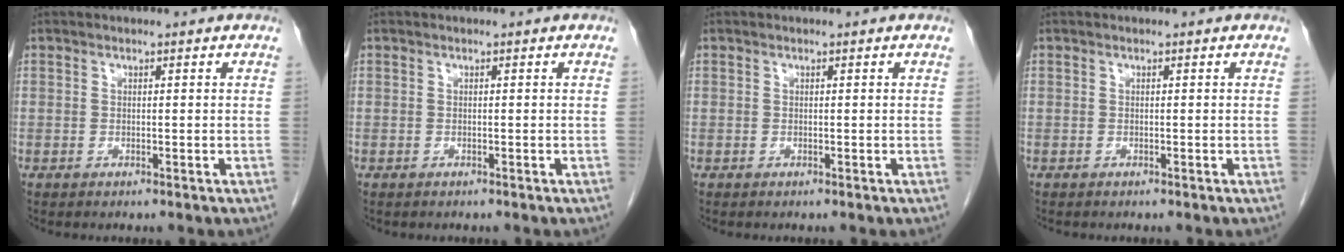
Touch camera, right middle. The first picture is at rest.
{"total": 0.0}
{"total": 0.0}
{"total": 0.0}